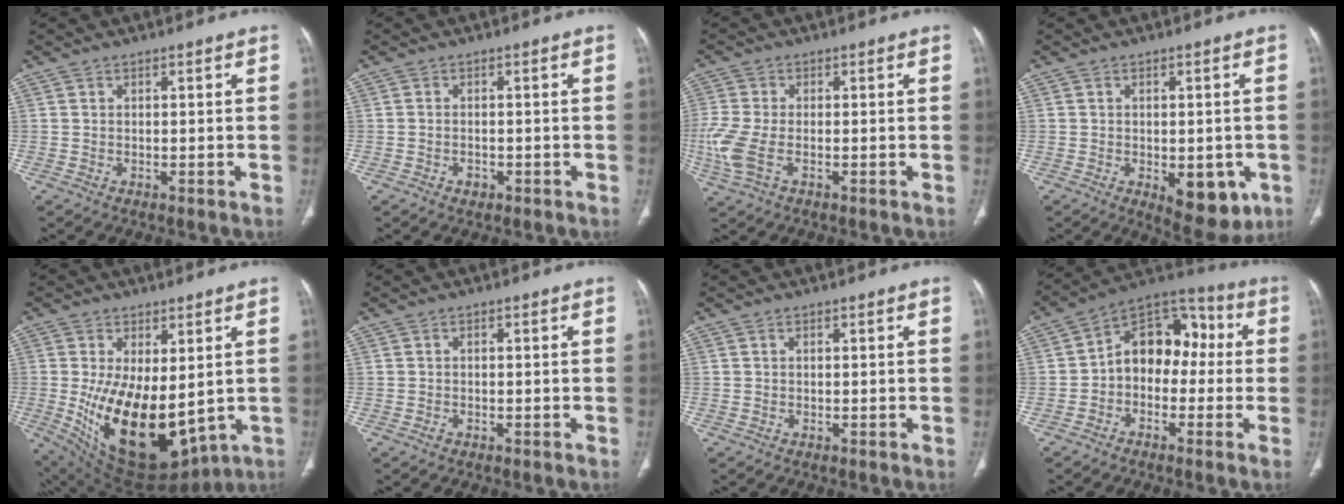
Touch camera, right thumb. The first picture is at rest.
{"total": 1.5, "force": [-0.8, 1.1, 0.7], "torque": [-0.008, 0.006, -0.009]}
{"total": 7.4, "force": [-2.0, 3.7, 6.1], "torque": [-0.172, -0.005, -0.039]}
{"total": 9.6, "force": [-3.0, 4.9, 7.7], "torque": [-0.072, -0.003, -0.025]}
{"total": 19.6, "force": [-1.2, 10.4, 16.6], "torque": [-0.271, -0.031, 0.020]}
{"total": 0.6, "force": [-0.4, 0.5, 0.3], "torque": [-0.003, 0.001, -0.007]}
{"total": 0.0}
{"total": 12.6, "force": [-0.5, 9.1, 8.8], "torque": [-0.093, 0.049, -0.030]}